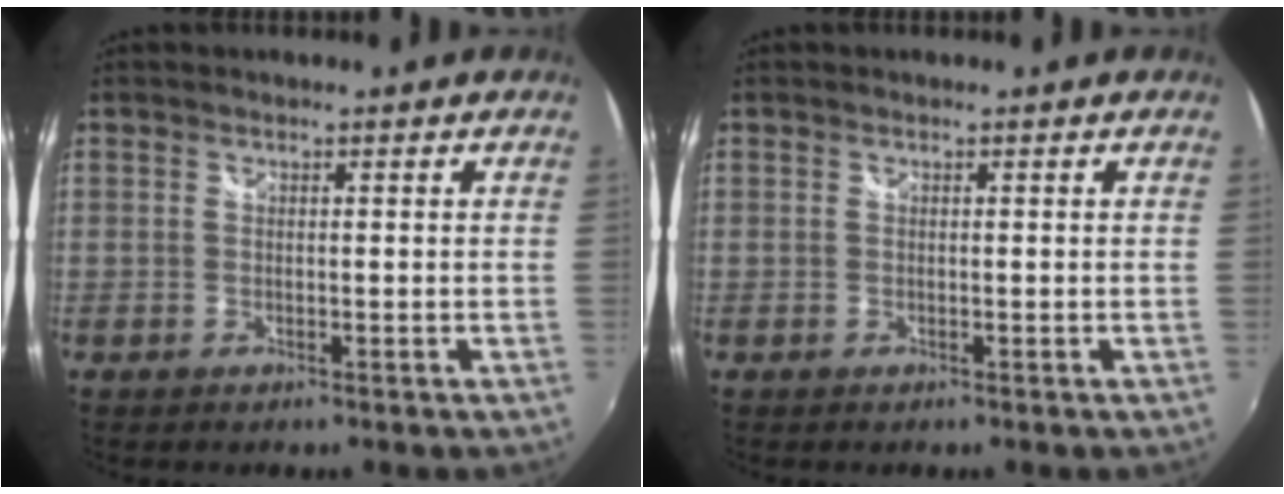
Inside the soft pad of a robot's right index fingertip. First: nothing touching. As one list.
[{"total": 0.0}]